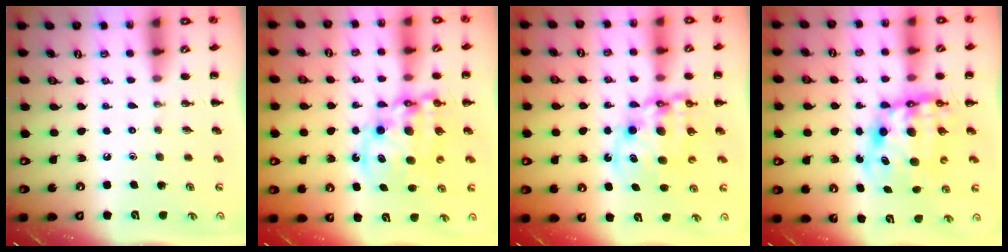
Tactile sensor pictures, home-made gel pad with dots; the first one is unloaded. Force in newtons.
{"total": 13.4, "press": 13.1, "slide": 2.9}
{"total": 11.4, "press": 11.1, "slide": 2.8}
{"total": 10.8, "press": 10.4, "slide": 2.9}